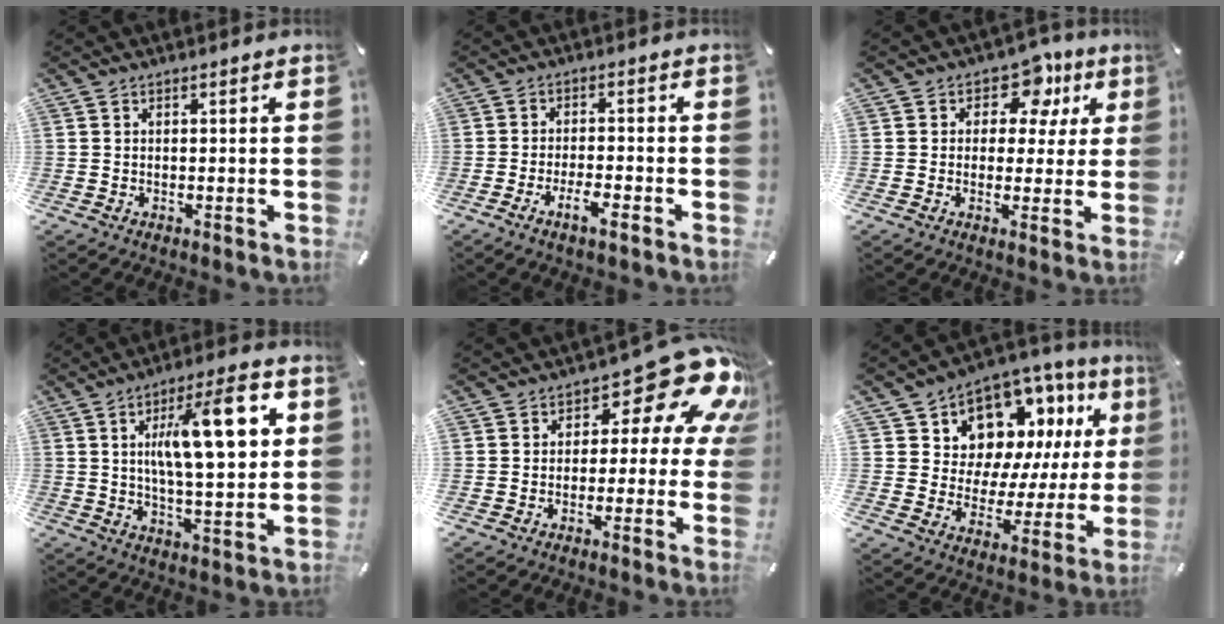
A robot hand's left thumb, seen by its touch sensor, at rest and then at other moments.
{"total": 5.3, "force": [-3.1, 1.5, 4.0], "torque": [-0.074, 0.007, -0.057]}
{"total": 9.2, "force": [4.0, 6.7, 4.9], "torque": [-0.071, -0.020, 0.068]}
{"total": 18.4, "force": [5.6, 5.9, 16.5], "torque": [-0.261, -0.004, 0.078]}
{"total": 16.8, "force": [7.7, 8.6, 12.2], "torque": [-0.157, -0.052, 0.123]}
{"total": 12.2, "force": [8.0, 8.4, 3.9], "torque": [-0.068, -0.081, 0.145]}